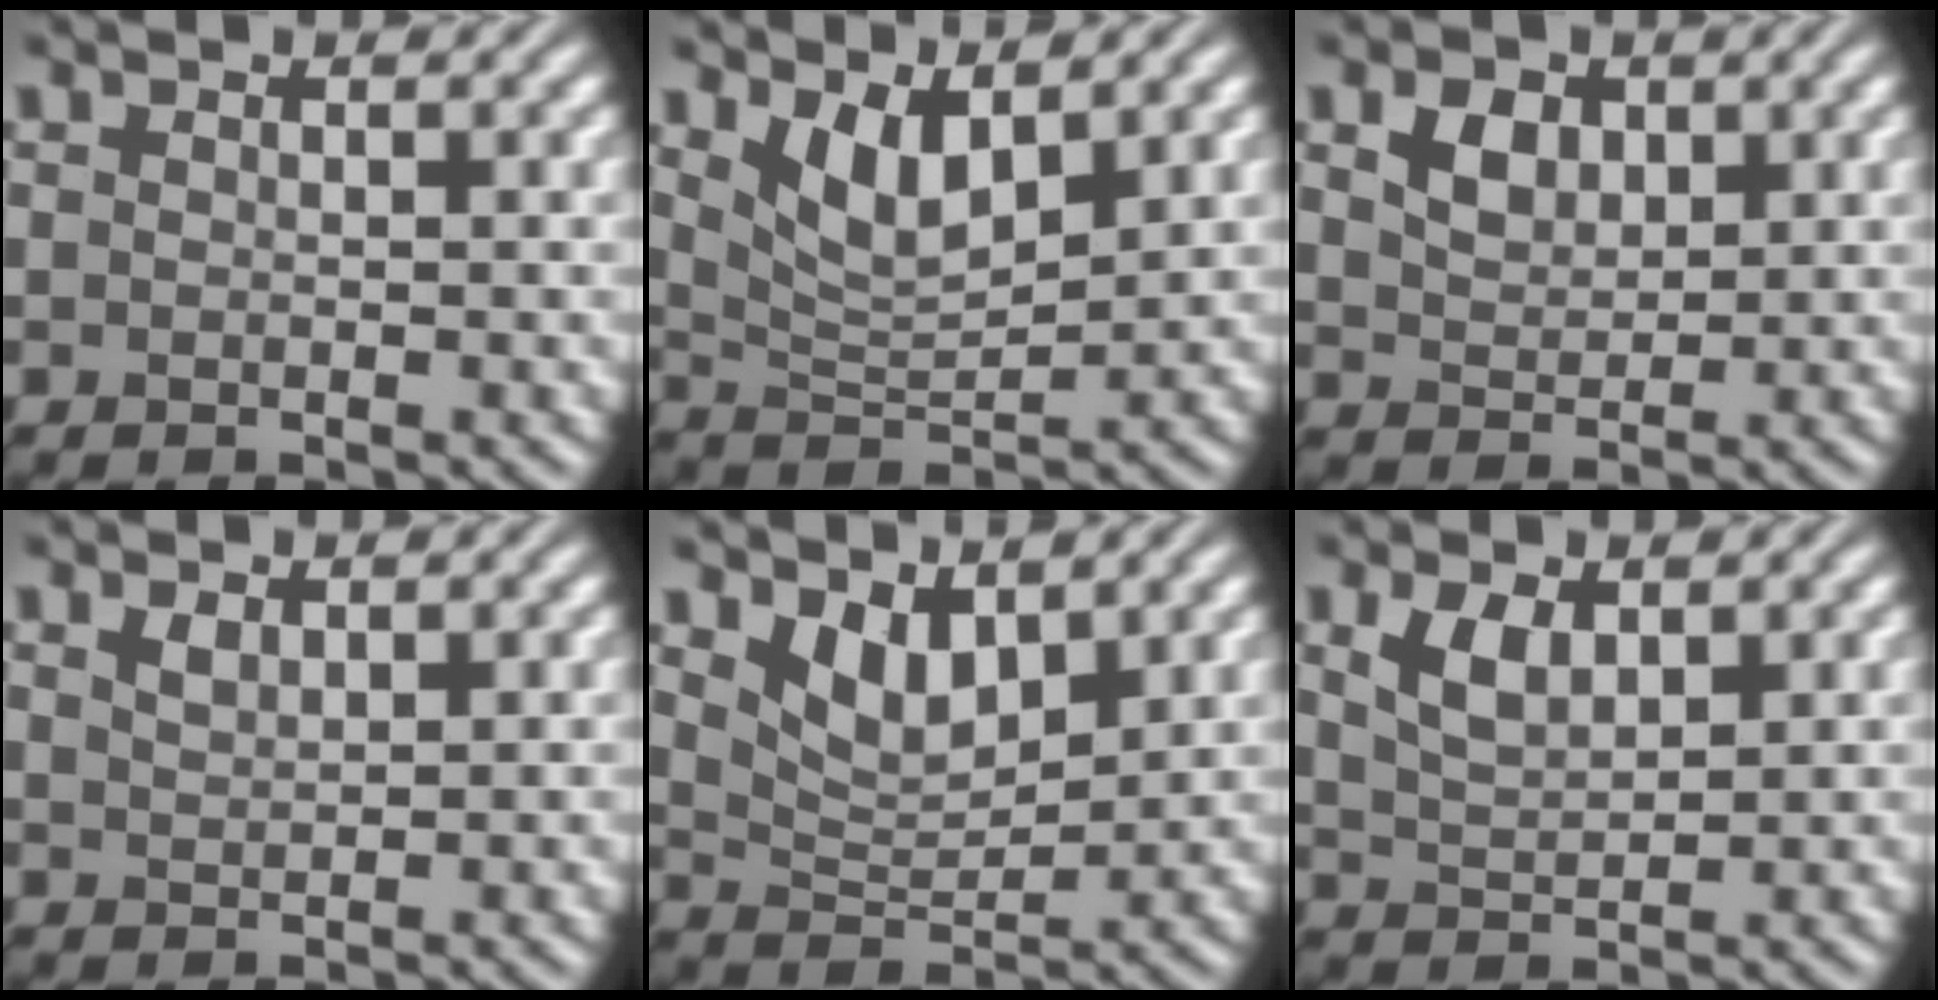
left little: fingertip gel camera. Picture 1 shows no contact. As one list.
[{"total": 4.3, "force": [2.3, 1.7, 3.1], "torque": [-0.069, -0.010, 0.049]}, {"total": 2.7, "force": [1.3, 1.9, 1.5], "torque": [-0.034, 0.001, 0.024]}, {"total": 1.1, "force": [0.8, 0.5, 0.5], "torque": [-0.014, 0.000, 0.019]}, {"total": 3.5, "force": [2.2, 1.7, 2.2], "torque": [-0.051, -0.011, 0.043]}, {"total": 2.9, "force": [1.5, 1.4, 2.0], "torque": [-0.047, -0.001, 0.034]}]